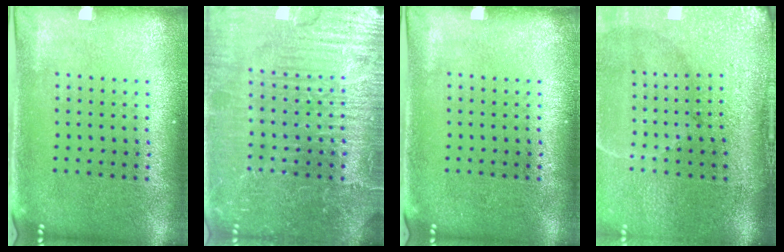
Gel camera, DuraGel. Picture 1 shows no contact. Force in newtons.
{"total": 7.5, "press": 7.4, "slide": 0.9}
{"total": 0.0}
{"total": 5.0, "press": 4.2, "slide": 2.7}